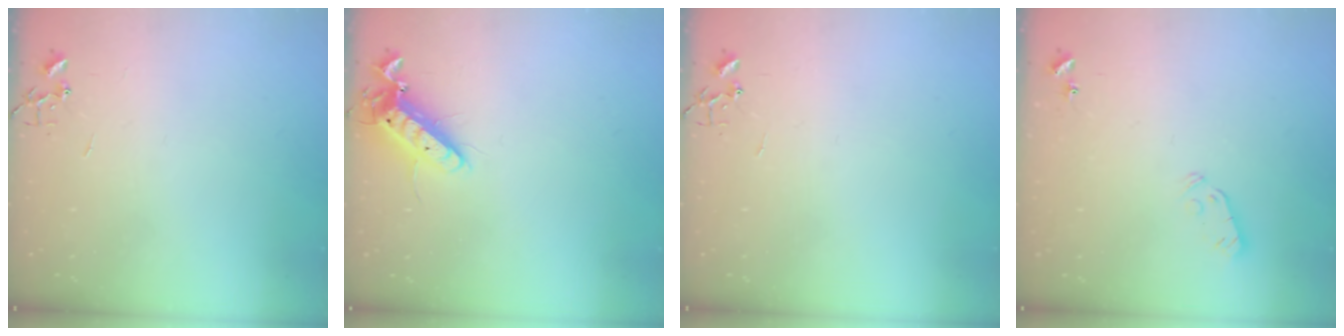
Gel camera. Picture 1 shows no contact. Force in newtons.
{"total": 11.9, "press": 11.7, "slide": 2.2}
{"total": 0.0}
{"total": 3.7, "press": 3.6, "slide": 0.6}